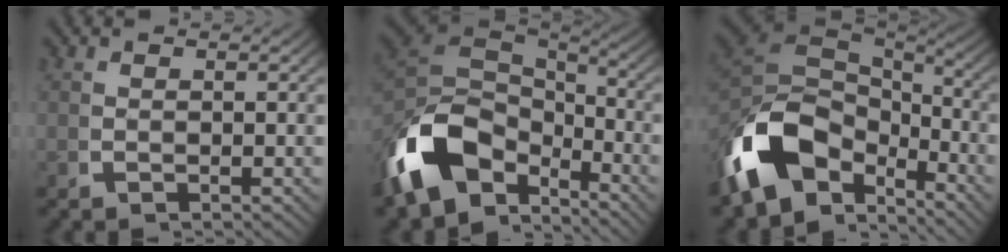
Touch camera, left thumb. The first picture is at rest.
{"total": 14.2, "force": [-2.6, 9.8, 9.9], "torque": [-0.240, -0.047, -0.026]}
{"total": 15.6, "force": [-2.5, 10.8, 11.0], "torque": [-0.258, -0.050, -0.022]}